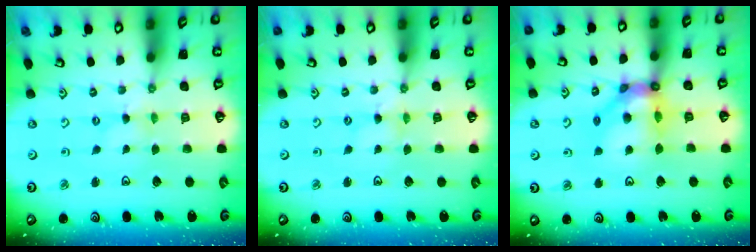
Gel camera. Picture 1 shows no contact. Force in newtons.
{"total": 1.2, "press": 1.2, "slide": 0.2}
{"total": 12.2, "press": 12.1, "slide": 1.8}